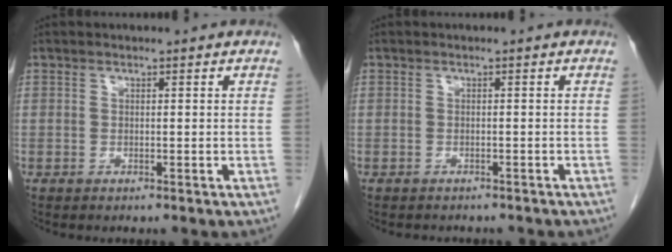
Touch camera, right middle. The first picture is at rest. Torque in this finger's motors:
{"motor_torque": [0.69, -0.69, 0.04, 0.01]}